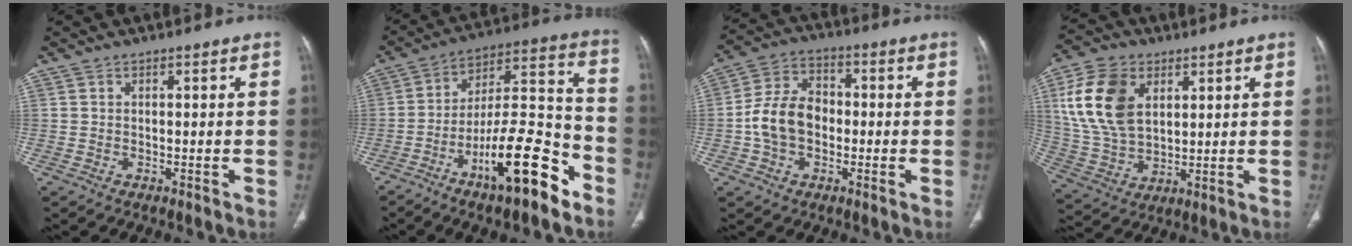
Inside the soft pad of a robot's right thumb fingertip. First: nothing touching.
{"total": 19.3, "force": [-10.6, 5.4, 15.1], "torque": [-0.245, 0.075, -0.174]}
{"total": 10.6, "force": [-1.3, 7.8, 7.0], "torque": [-0.122, 0.032, -0.032]}
{"total": 15.6, "force": [4.9, 10.2, 10.7], "torque": [-0.193, -0.010, 0.101]}